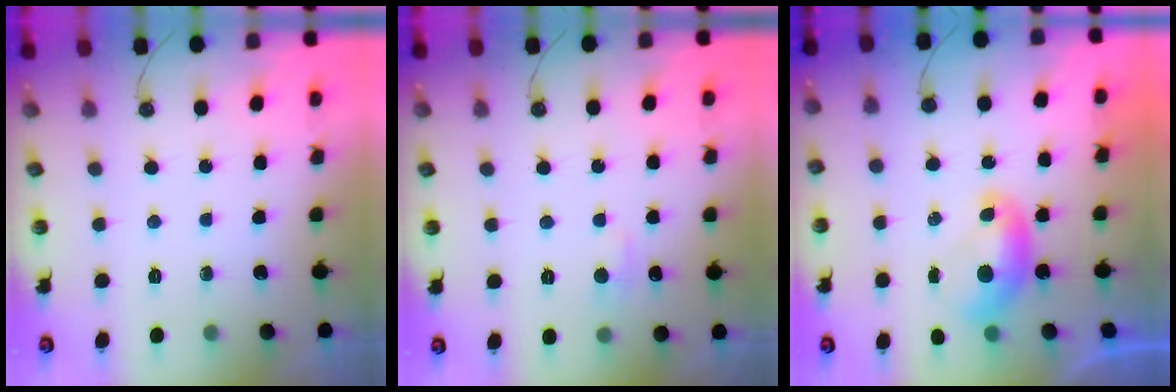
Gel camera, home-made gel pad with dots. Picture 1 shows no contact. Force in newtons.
{"total": 1.9, "press": 1.7, "slide": 0.7}
{"total": 0.0}